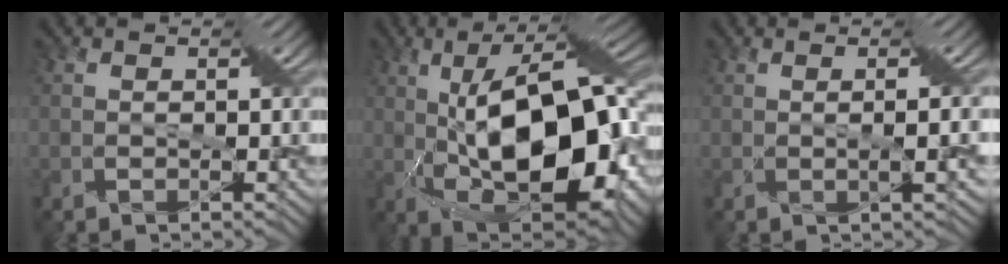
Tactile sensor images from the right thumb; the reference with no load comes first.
{"total": 15.4, "force": [0.3, 5.2, 14.5], "torque": [-0.244, 0.011, 0.007]}
{"total": 2.2, "force": [0.3, -1.0, 1.9], "torque": [-0.046, -0.004, 0.016]}